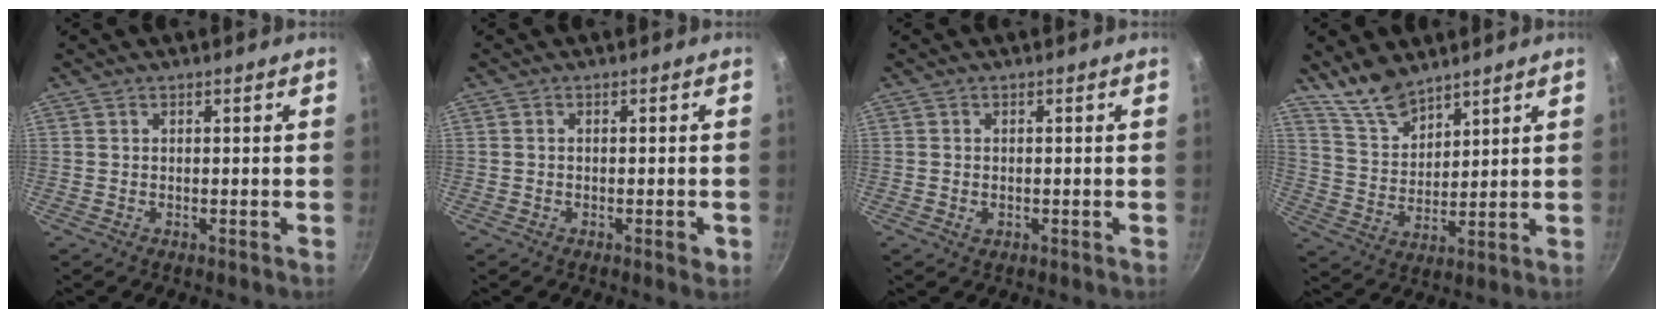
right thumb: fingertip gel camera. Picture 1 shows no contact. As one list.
[{"total": 2.1, "force": [-0.8, 0.8, 1.7], "torque": [-0.028, 0.005, -0.013]}, {"total": 1.0, "force": [-0.2, 0.9, 0.5], "torque": [-0.010, 0.001, -0.001]}, {"total": 8.6, "force": [7.2, 3.5, 3.0], "torque": [-0.037, -0.044, 0.147]}]